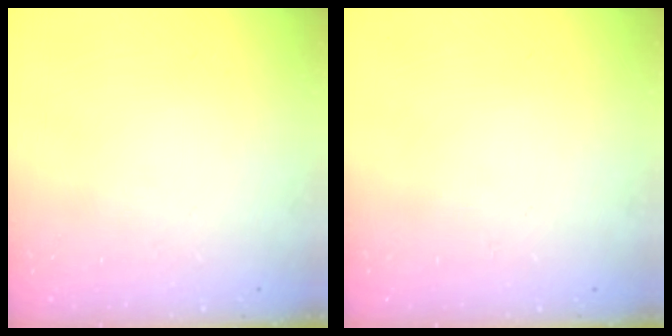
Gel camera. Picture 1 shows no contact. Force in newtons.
{"total": 0.0}